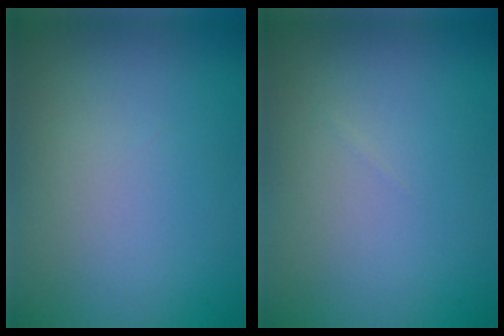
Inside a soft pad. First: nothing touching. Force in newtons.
{"total": 0.0}